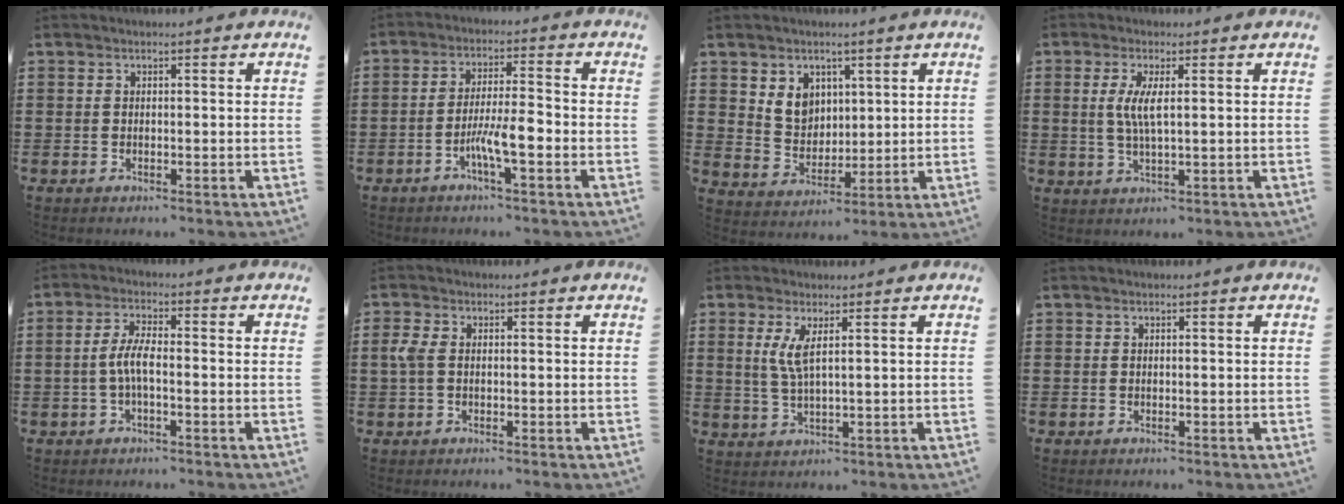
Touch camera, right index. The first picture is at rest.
{"total": 6.7, "force": [-2.6, 1.1, 6.1], "torque": [-0.114, -0.004, -0.049]}
{"total": 5.8, "force": [2.6, 4.7, 1.9], "torque": [-0.052, 0.009, 0.048]}
{"total": 4.4, "force": [0.6, 0.8, 4.3], "torque": [-0.092, -0.003, 0.007]}
{"total": 4.4, "force": [-0.9, 1.1, 4.2], "torque": [-0.096, -0.003, -0.024]}
{"total": 2.9, "force": [0.1, 1.7, 2.3], "torque": [-0.072, -0.002, -0.007]}
{"total": 3.8, "force": [1.3, 0.5, 3.5], "torque": [-0.083, -0.004, 0.019]}
{"total": 0.0}